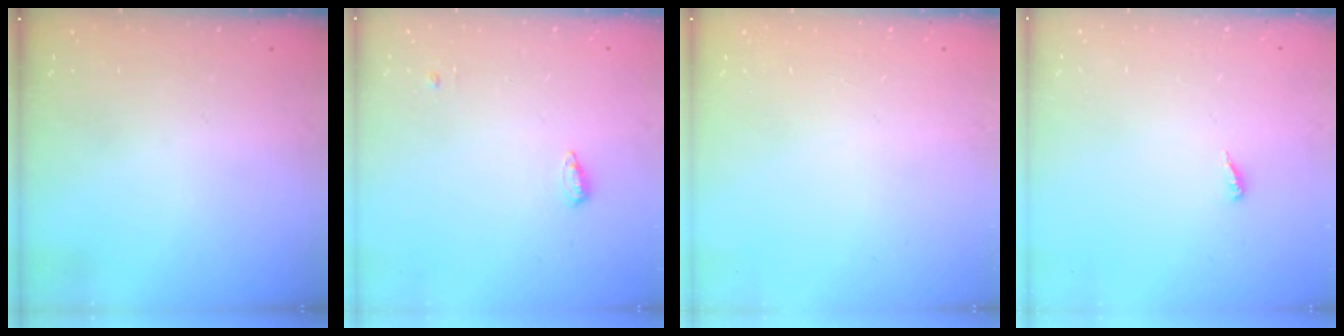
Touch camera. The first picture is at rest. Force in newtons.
{"total": 4.2, "press": 4.1, "slide": 0.8}
{"total": 0.0}
{"total": 3.0, "press": 3.0, "slide": 0.2}